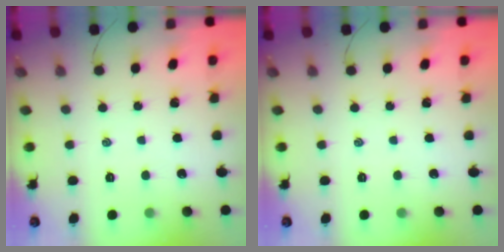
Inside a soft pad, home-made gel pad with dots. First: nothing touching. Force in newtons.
{"total": 0.0}